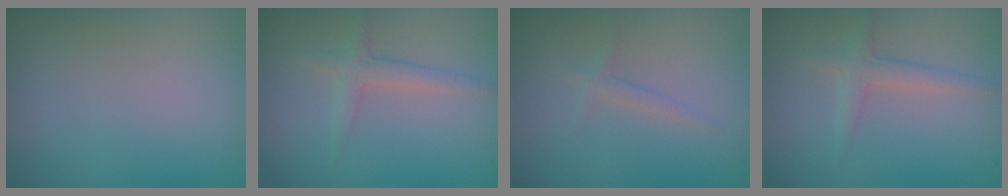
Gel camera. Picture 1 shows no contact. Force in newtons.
{"total": 1.2, "press": 1.2, "slide": 0.1}
{"total": 0.9, "press": 0.9, "slide": 0.1}
{"total": 1.2, "press": 1.2, "slide": 0.1}